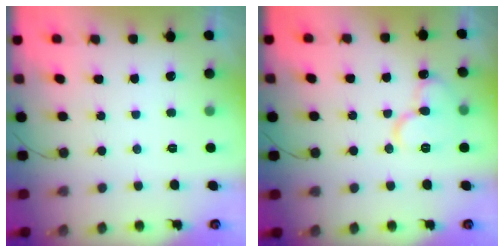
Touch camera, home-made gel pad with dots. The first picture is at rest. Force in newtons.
{"total": 12.2, "press": 12.0, "slide": 1.9}